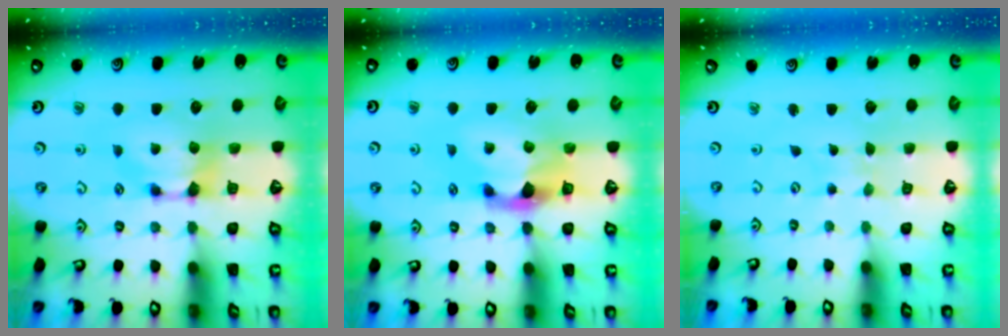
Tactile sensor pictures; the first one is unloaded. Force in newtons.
{"total": 3.0, "press": 2.7, "slide": 1.3}
{"total": 4.9, "press": 4.9, "slide": 0.3}